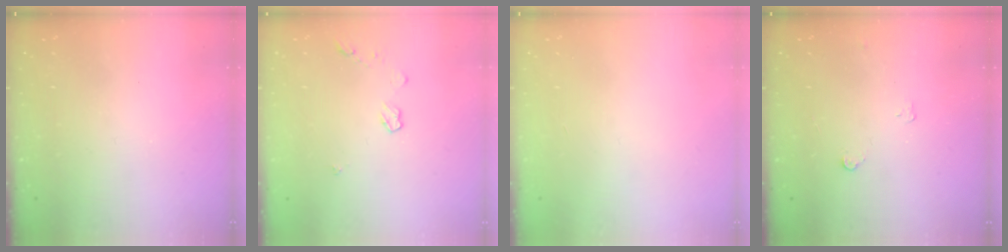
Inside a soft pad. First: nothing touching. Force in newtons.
{"total": 3.3, "press": 3.2, "slide": 0.4}
{"total": 0.0}
{"total": 3.4, "press": 3.4, "slide": 0.3}